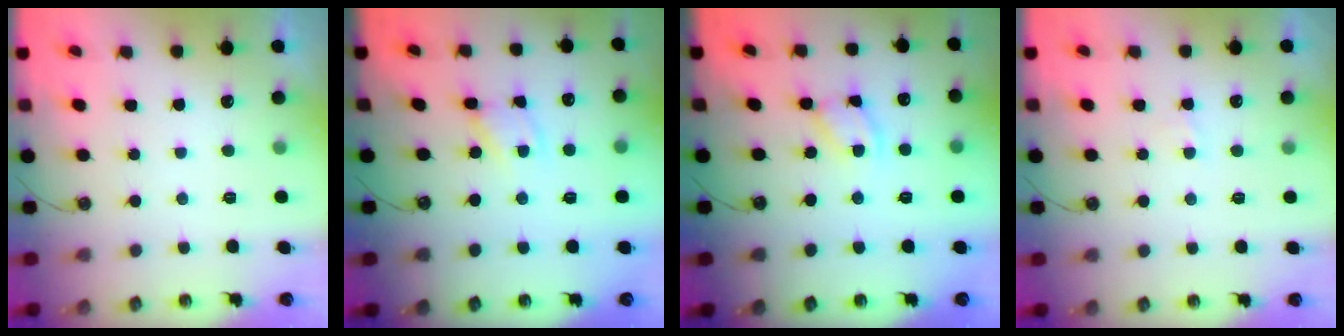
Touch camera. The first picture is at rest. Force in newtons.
{"total": 3.7, "press": 3.7, "slide": 0.2}
{"total": 8.2, "press": 8.2, "slide": 0.7}
{"total": 2.8, "press": 2.8, "slide": 0.4}